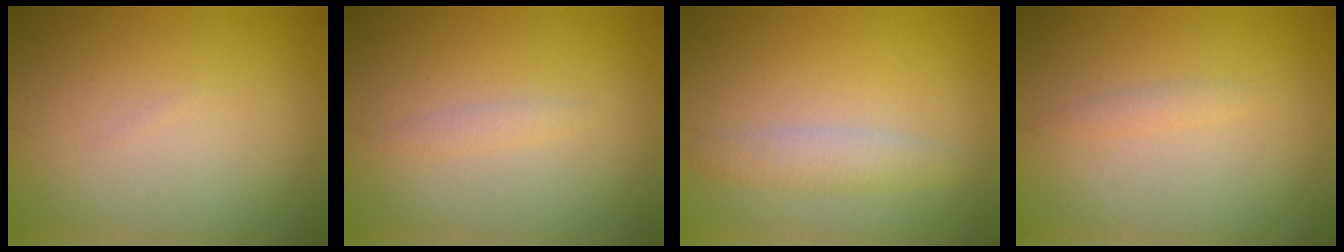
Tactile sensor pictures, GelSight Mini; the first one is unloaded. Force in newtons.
{"total": 0.9, "press": 0.9, "slide": 0.0}
{"total": 2.2, "press": 2.2, "slide": 0.1}
{"total": 0.9, "press": 0.9, "slide": 0.0}